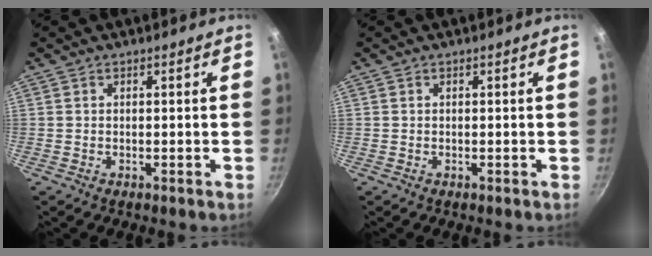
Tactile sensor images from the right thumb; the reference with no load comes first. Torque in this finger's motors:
{"motor_torque": [-0.06, 0.02, -0.13, 0.01, 0.00]}